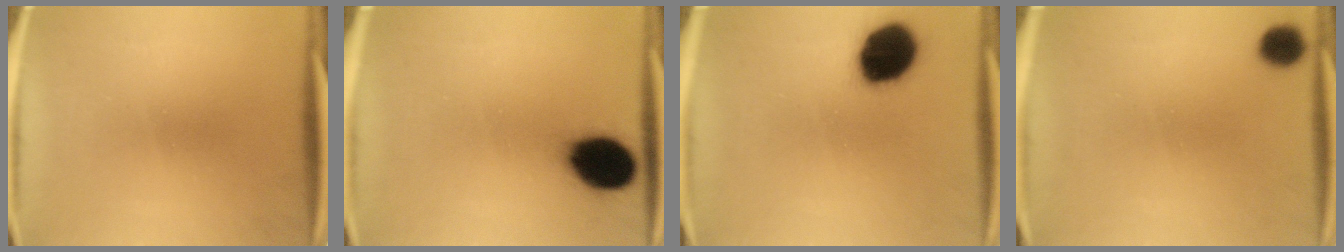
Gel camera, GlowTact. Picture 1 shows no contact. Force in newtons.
{"total": 13.2}
{"total": 14.8}
{"total": 4.0}